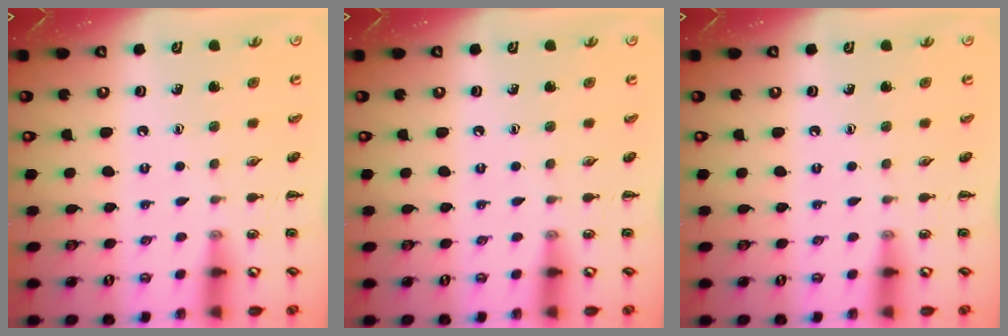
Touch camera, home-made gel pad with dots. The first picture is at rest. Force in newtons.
{"total": 0.0}
{"total": 0.0}